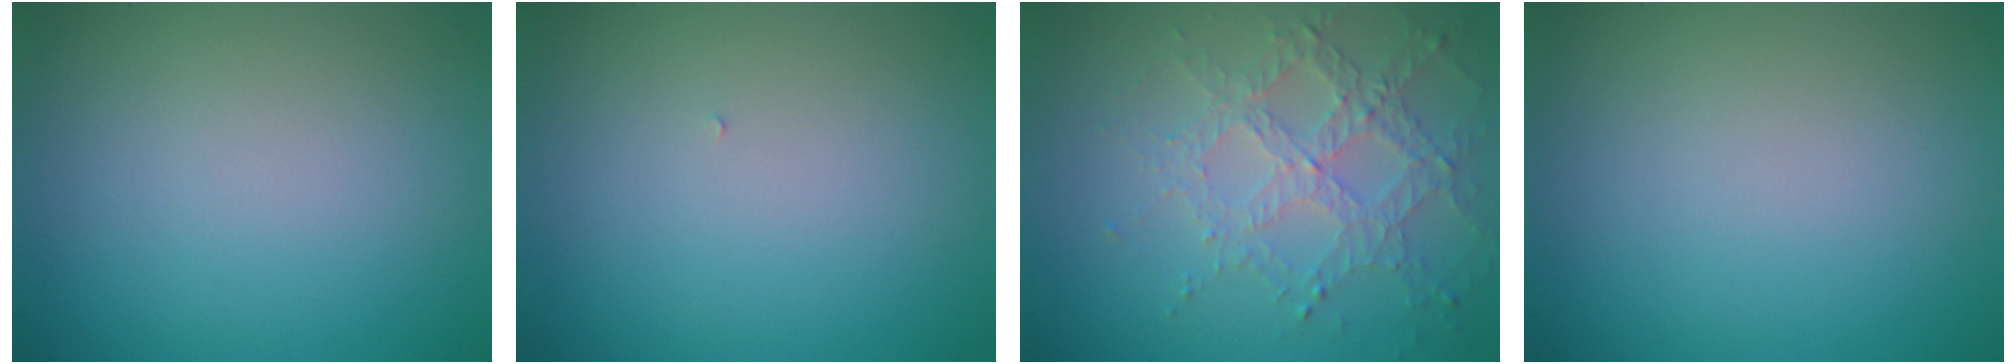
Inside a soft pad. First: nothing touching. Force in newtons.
{"total": 0.0}
{"total": 4.6, "press": 3.2, "slide": 3.4}
{"total": 0.0}